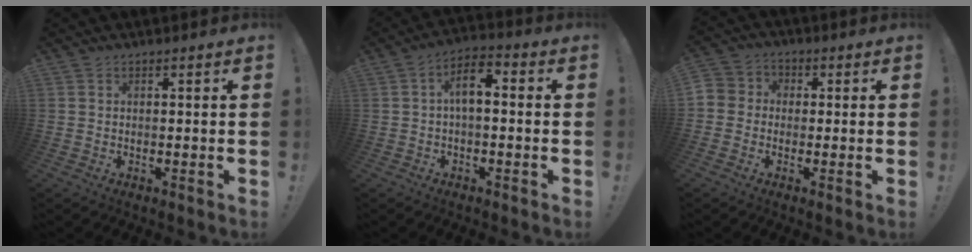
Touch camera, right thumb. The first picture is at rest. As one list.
[{"total": 7.3, "force": [0.2, 3.5, 6.4], "torque": [-0.103, 0.008, 0.005]}, {"total": 4.9, "force": [-1.7, 4.4, 1.4], "torque": [-0.031, 0.022, -0.031]}]